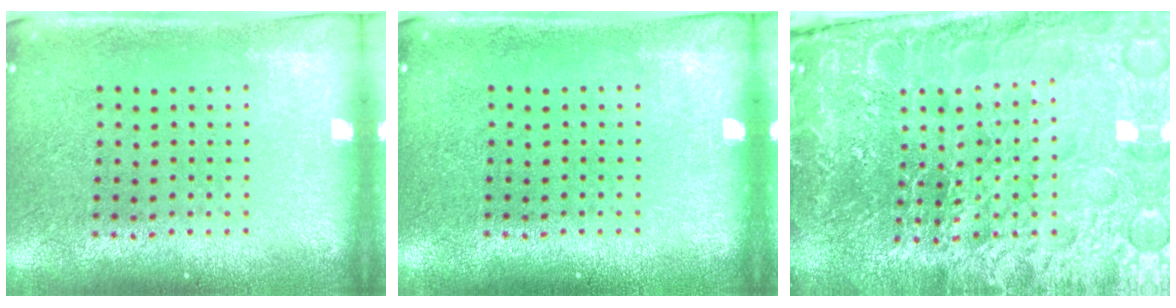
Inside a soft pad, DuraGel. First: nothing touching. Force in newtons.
{"total": 0.0}
{"total": 6.9, "press": 6.1, "slide": 3.2}